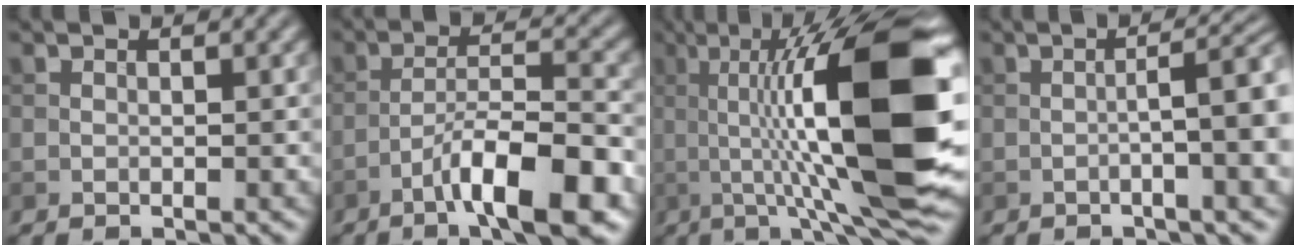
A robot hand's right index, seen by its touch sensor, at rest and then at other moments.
{"total": 9.0, "force": [-5.2, 1.9, 7.2], "torque": [-0.113, 0.015, -0.083]}
{"total": 16.3, "force": [1.1, 4.0, 15.7], "torque": [-0.231, 0.005, 0.013]}
{"total": 6.1, "force": [-0.7, 1.5, 5.9], "torque": [-0.080, 0.011, -0.013]}